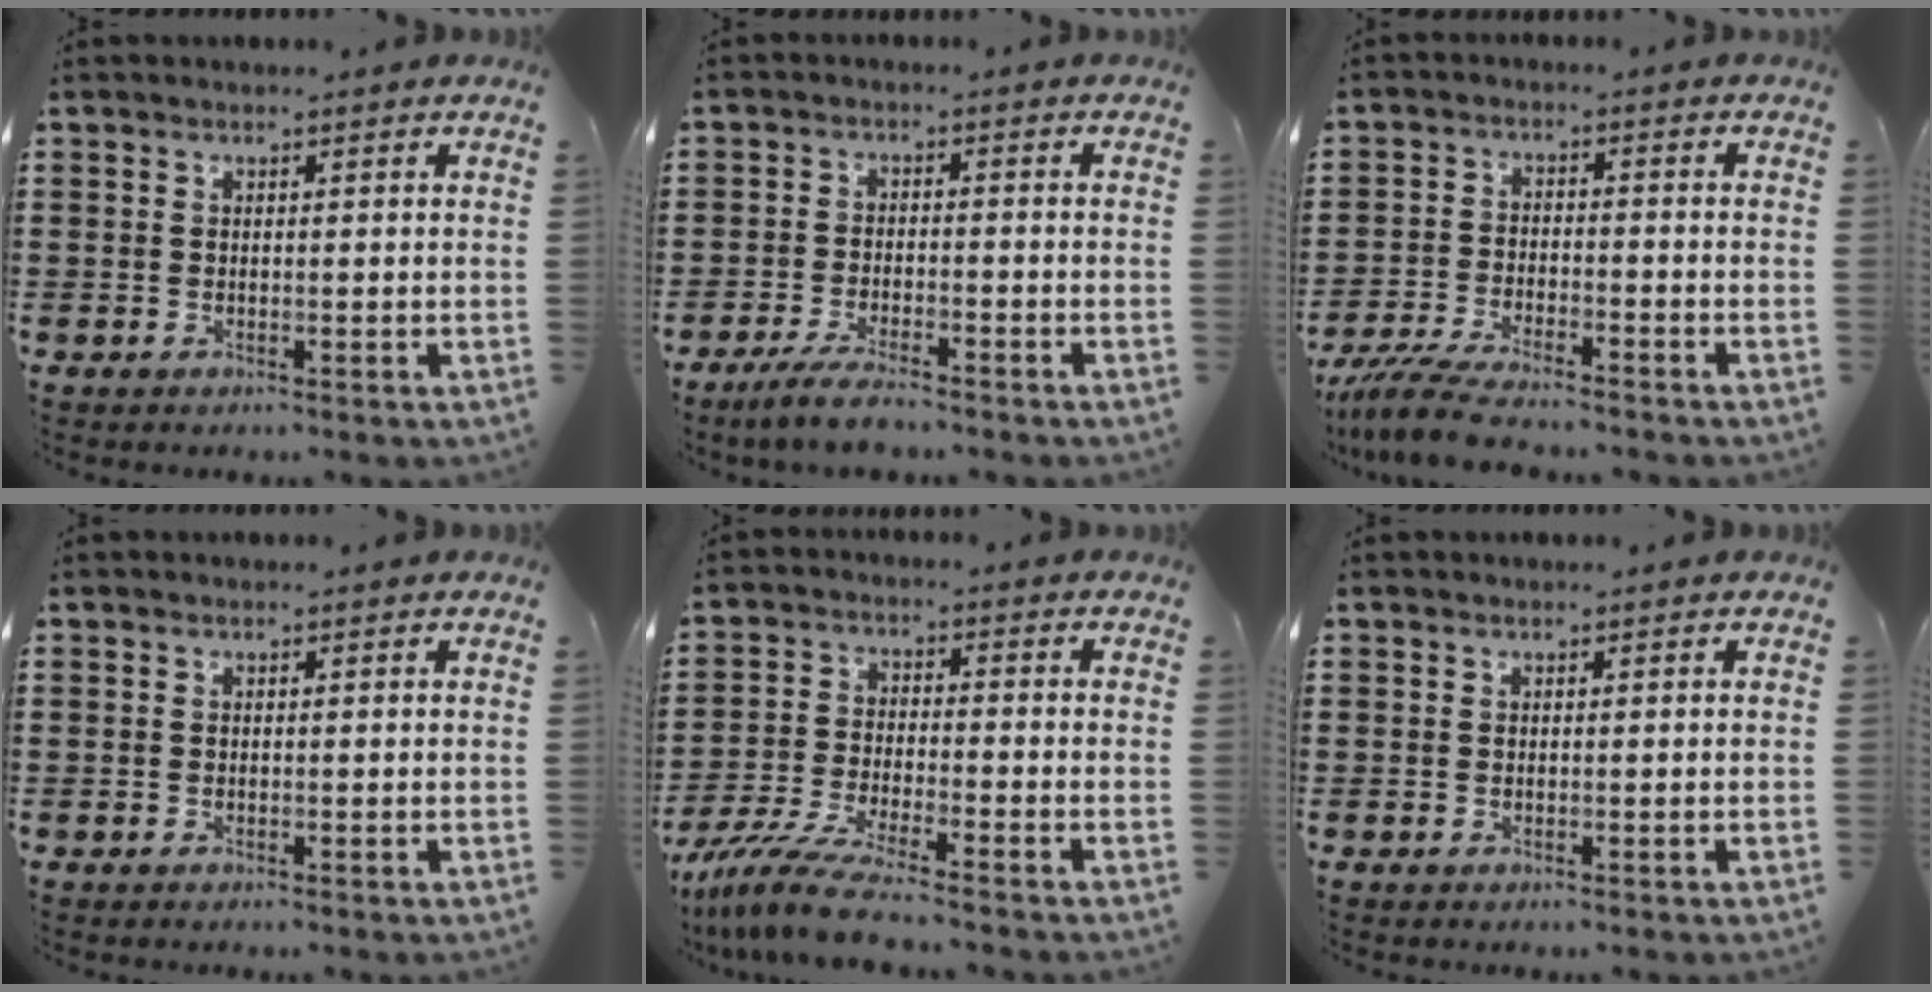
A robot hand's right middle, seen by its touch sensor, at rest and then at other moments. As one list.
[{"total": 4.3, "force": [-3.7, 0.5, 2.2], "torque": [-0.049, -0.005, -0.073]}, {"total": 5.8, "force": [-5.3, 0.5, 2.3], "torque": [-0.062, -0.011, -0.108]}, {"total": 0.0}, {"total": 7.6, "force": [-6.6, 0.1, 3.7], "torque": [-0.087, -0.012, -0.130]}, {"total": 0.0}]